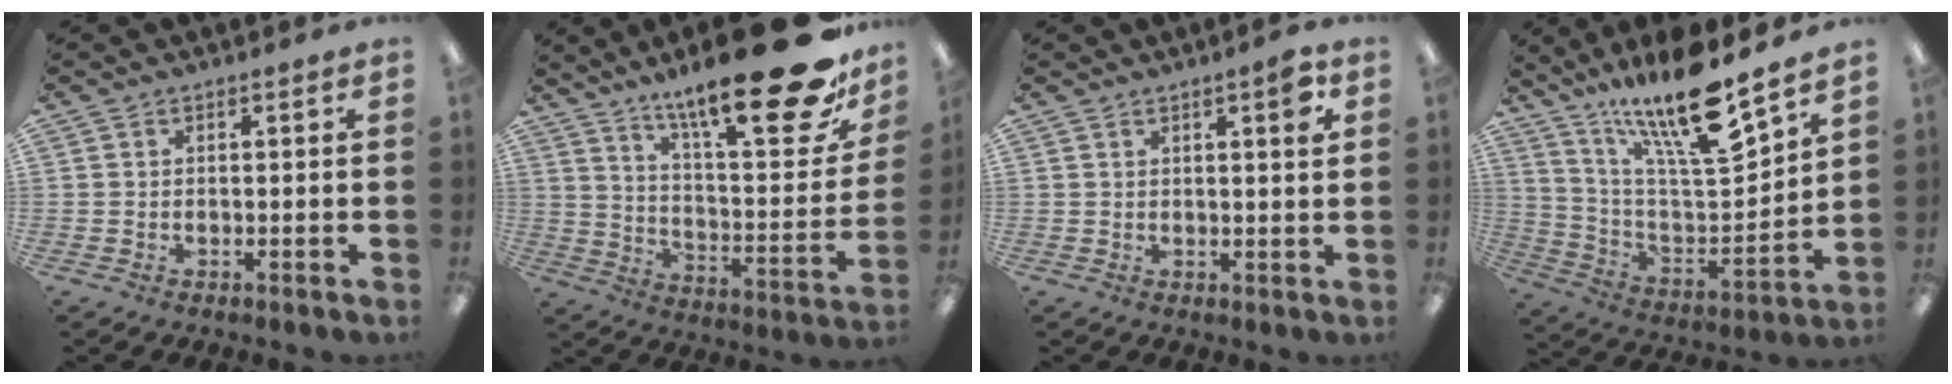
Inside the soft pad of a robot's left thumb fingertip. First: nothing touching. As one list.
[{"total": 25.8, "force": [17.4, 5.7, 18.1], "torque": [-0.264, -0.117, 0.277]}, {"total": 4.2, "force": [2.3, 0.8, 3.4], "torque": [-0.048, -0.005, 0.032]}, {"total": 20.1, "force": [15.5, 3.9, 12.2], "torque": [-0.222, -0.103, 0.258]}]